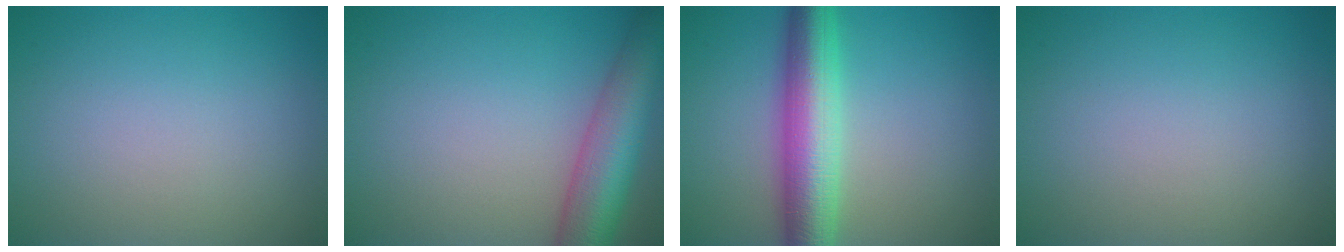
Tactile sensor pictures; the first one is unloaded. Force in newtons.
{"total": 7.6, "press": 7.6, "slide": 0.4}
{"total": 7.6, "press": 7.6, "slide": 0.1}
{"total": 0.0}